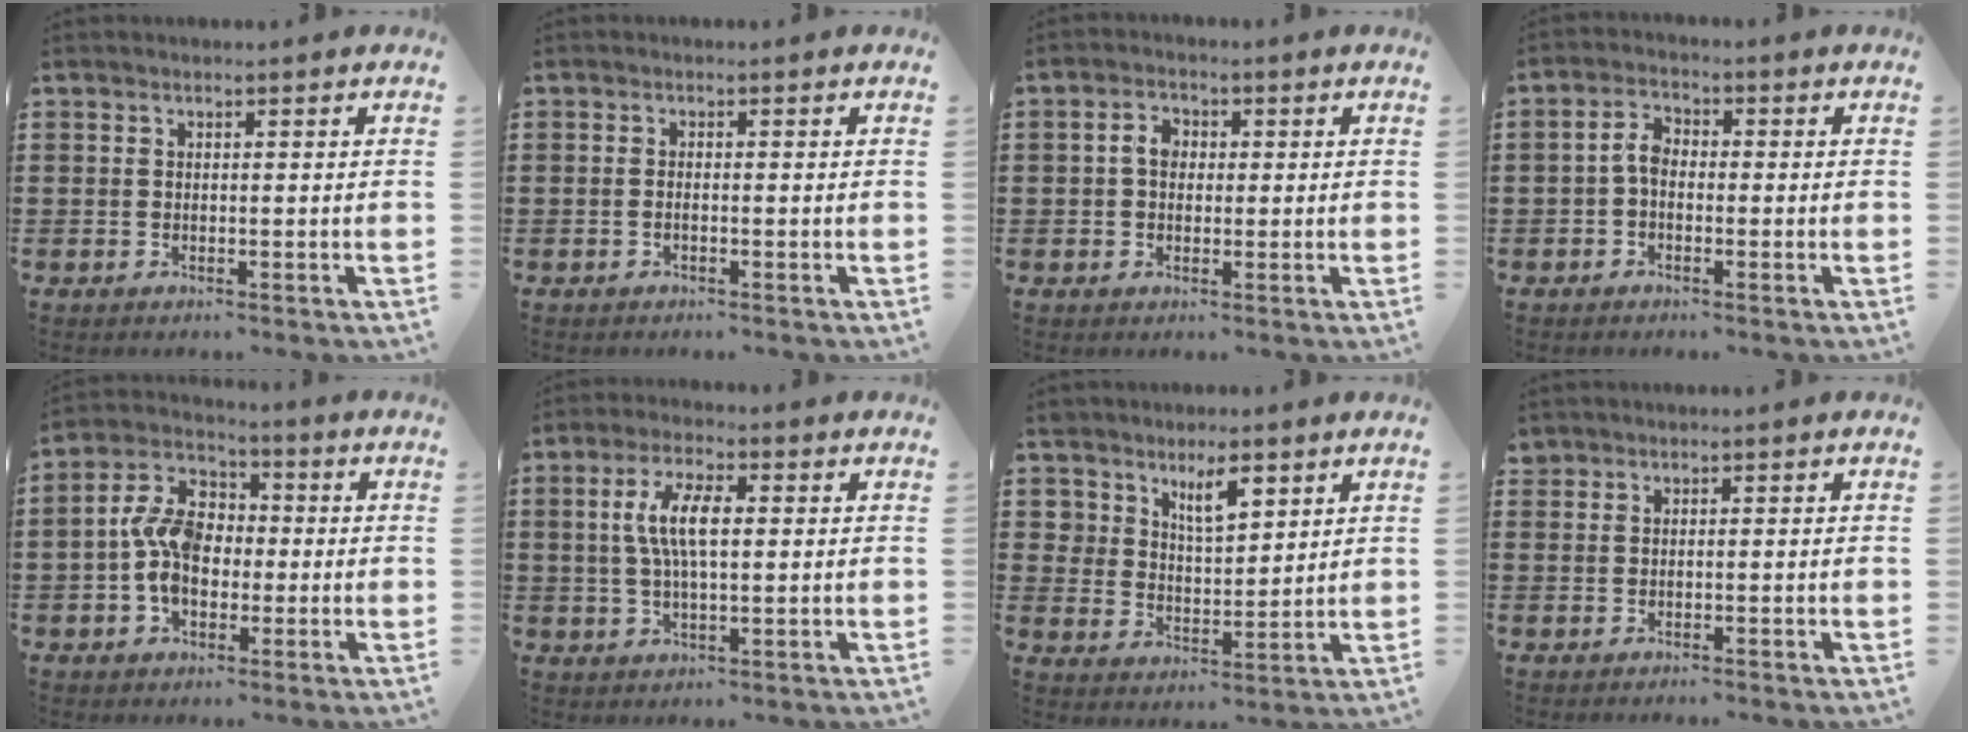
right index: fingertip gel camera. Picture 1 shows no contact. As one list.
[{"total": 0.7, "force": [-0.3, -0.1, 0.6], "torque": [-0.014, -0.008, -0.004]}, {"total": 3.2, "force": [0.0, 2.4, 2.1], "torque": [-0.047, 0.011, -0.002]}, {"total": 3.4, "force": [-0.7, 2.1, 2.6], "torque": [-0.058, 0.005, -0.017]}, {"total": 8.9, "force": [-0.9, 6.1, 6.3], "torque": [-0.150, 0.008, -0.018]}, {"total": 7.0, "force": [0.7, 2.5, 6.5], "torque": [-0.140, 0.005, 0.005]}, {"total": 6.1, "force": [4.4, 3.1, 3.0], "torque": [-0.053, -0.002, 0.075]}, {"total": 0.6, "force": [0.2, 0.5, -0.1], "torque": [-0.001, 0.003, 0.003]}]